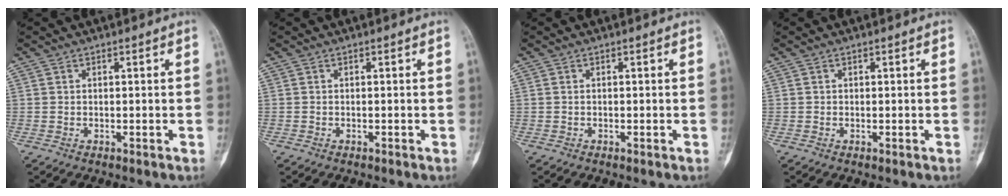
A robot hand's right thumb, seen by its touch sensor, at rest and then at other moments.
{"total": 0.0}
{"total": 0.0}
{"total": 0.0}